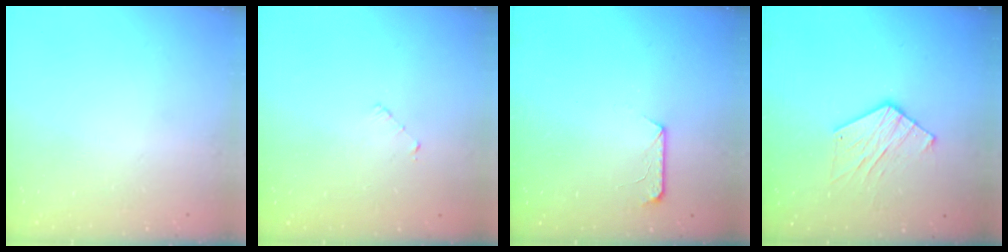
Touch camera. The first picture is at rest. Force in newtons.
{"total": 2.5, "press": 2.5, "slide": 0.2}
{"total": 7.3, "press": 7.3, "slide": 0.7}
{"total": 9.6, "press": 9.6, "slide": 0.3}